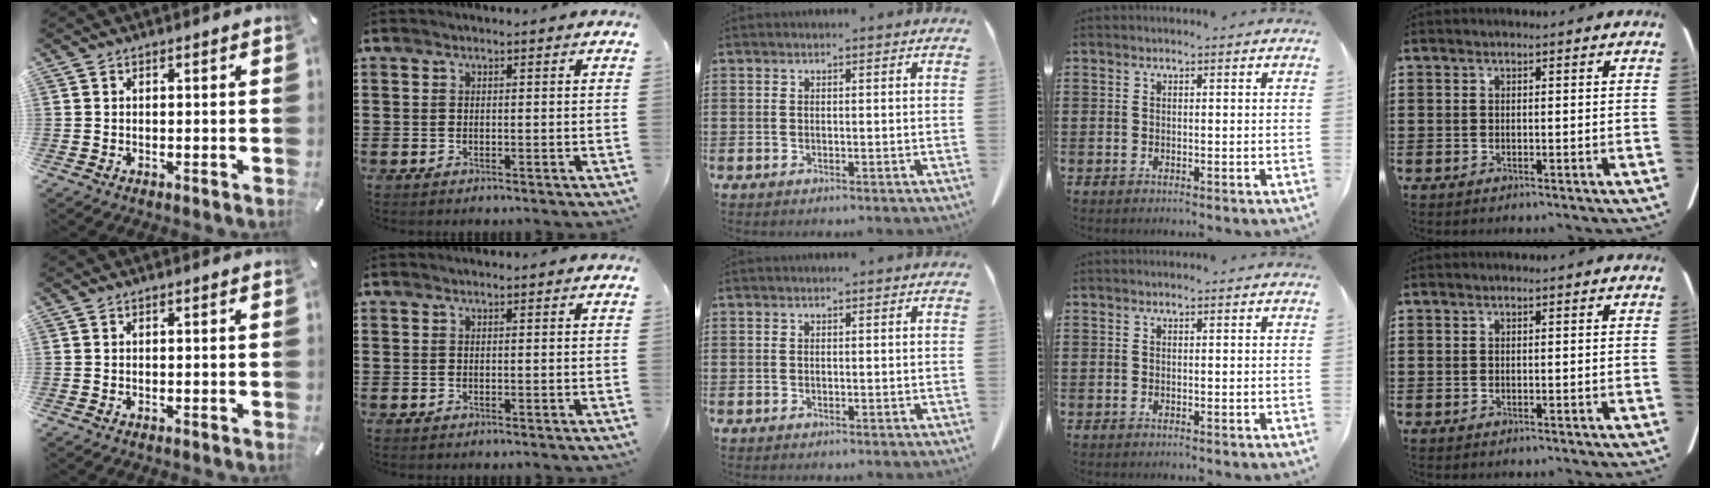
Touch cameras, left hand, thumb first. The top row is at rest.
{}